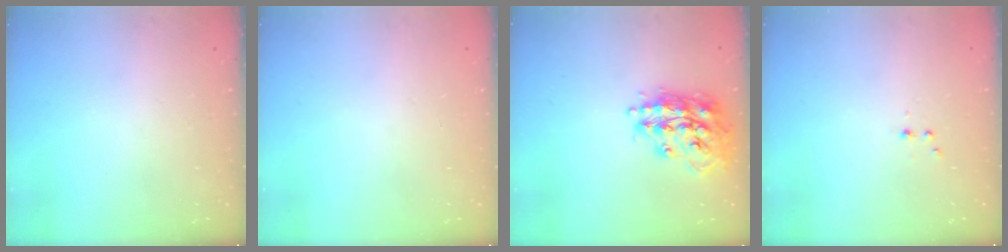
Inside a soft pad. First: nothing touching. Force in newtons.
{"total": 0.0}
{"total": 17.7, "press": 17.6, "slide": 1.3}
{"total": 2.3, "press": 2.1, "slide": 0.9}